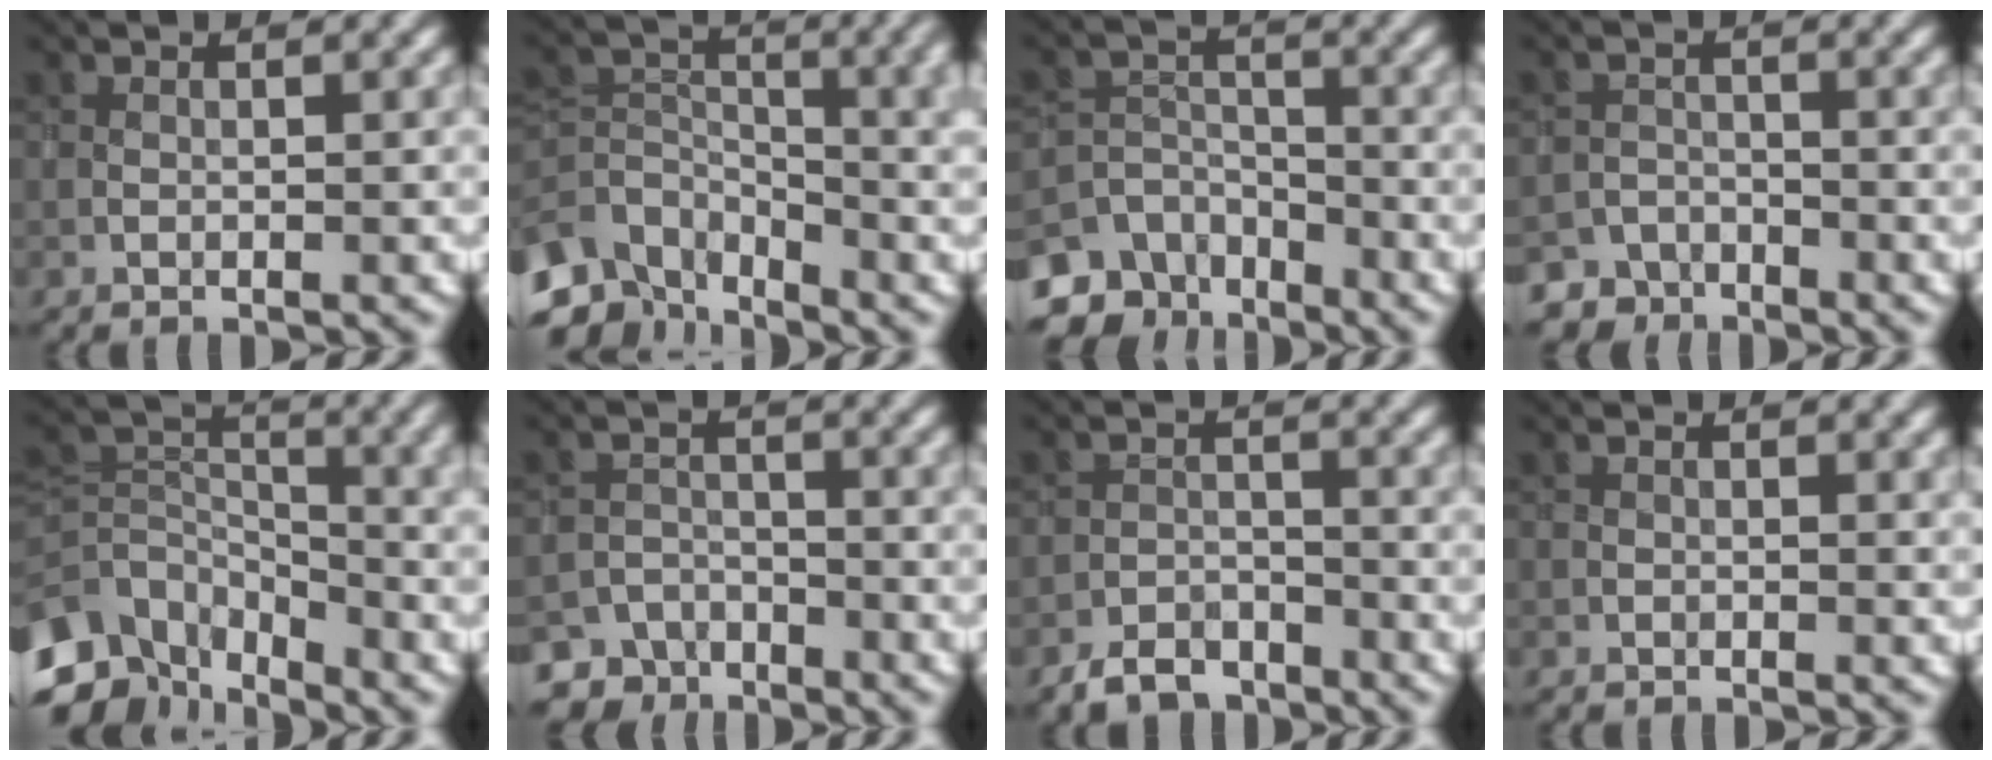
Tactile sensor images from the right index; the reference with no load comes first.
{"total": 7.5, "force": [-2.6, 4.7, 5.2], "torque": [-0.104, -0.012, -0.048]}
{"total": 5.7, "force": [-4.4, 3.4, 1.3], "torque": [-0.014, -0.007, -0.087]}
{"total": 2.7, "force": [-2.4, 0.9, -0.7], "torque": [0.023, -0.002, -0.046]}
{"total": 7.6, "force": [-4.3, 4.7, 4.2], "torque": [-0.083, -0.007, -0.084]}
{"total": 3.7, "force": [-3.2, 1.8, -0.1], "torque": [0.015, -0.009, -0.054]}
{"total": 2.8, "force": [-2.6, 1.1, 0.4], "torque": [-0.005, 0.001, -0.055]}
{"total": 0.5, "force": [0.0, 0.3, 0.4], "torque": [-0.009, -0.001, 0.000]}